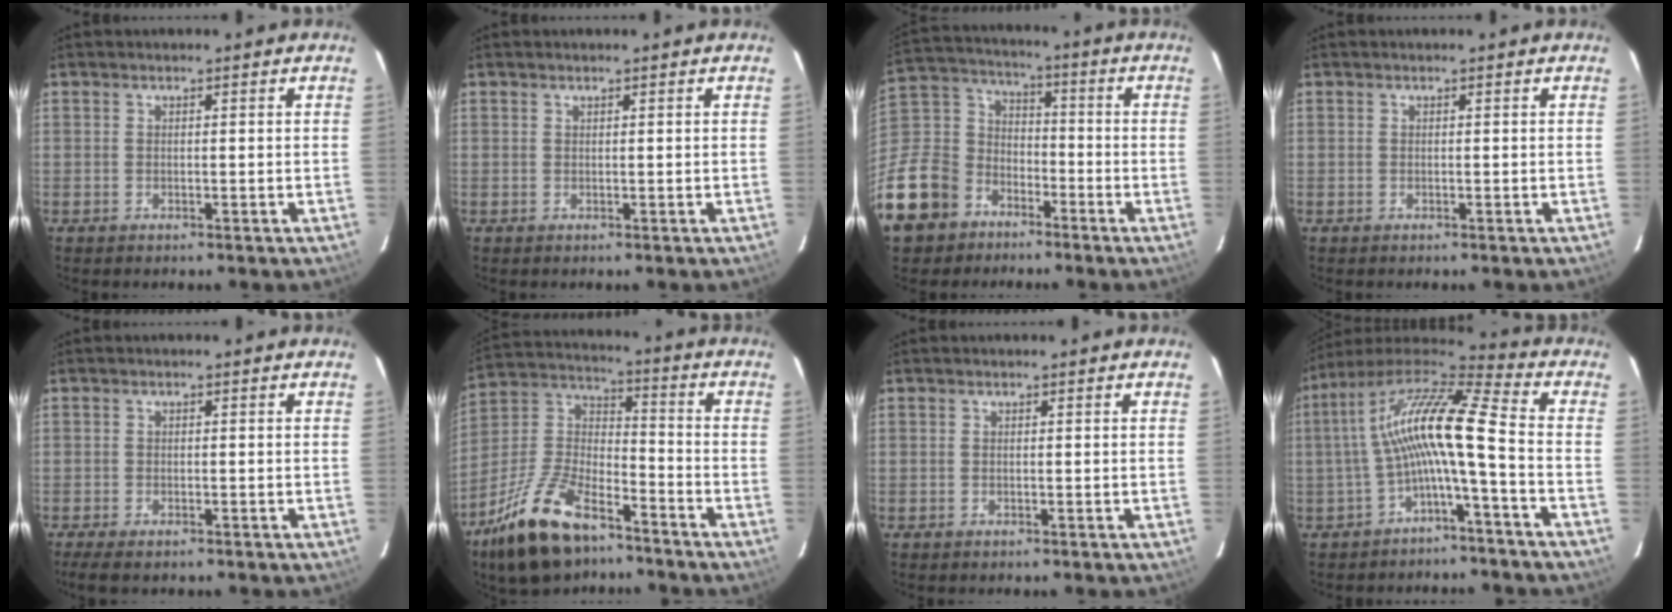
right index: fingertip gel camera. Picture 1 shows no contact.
{"total": 0.0}
{"total": 17.3, "force": [-10.1, 13.1, 5.2], "torque": [-0.167, 0.040, -0.171]}
{"total": 0.0}
{"total": 4.0, "force": [-2.9, 1.3, 2.3], "torque": [-0.055, -0.016, -0.051]}
{"total": 19.3, "force": [-12.6, 8.5, 11.8], "torque": [-0.249, 0.003, -0.231]}
{"total": 0.0}
{"total": 13.5, "force": [-1.8, 1.1, 13.3], "torque": [-0.260, 0.020, -0.040]}